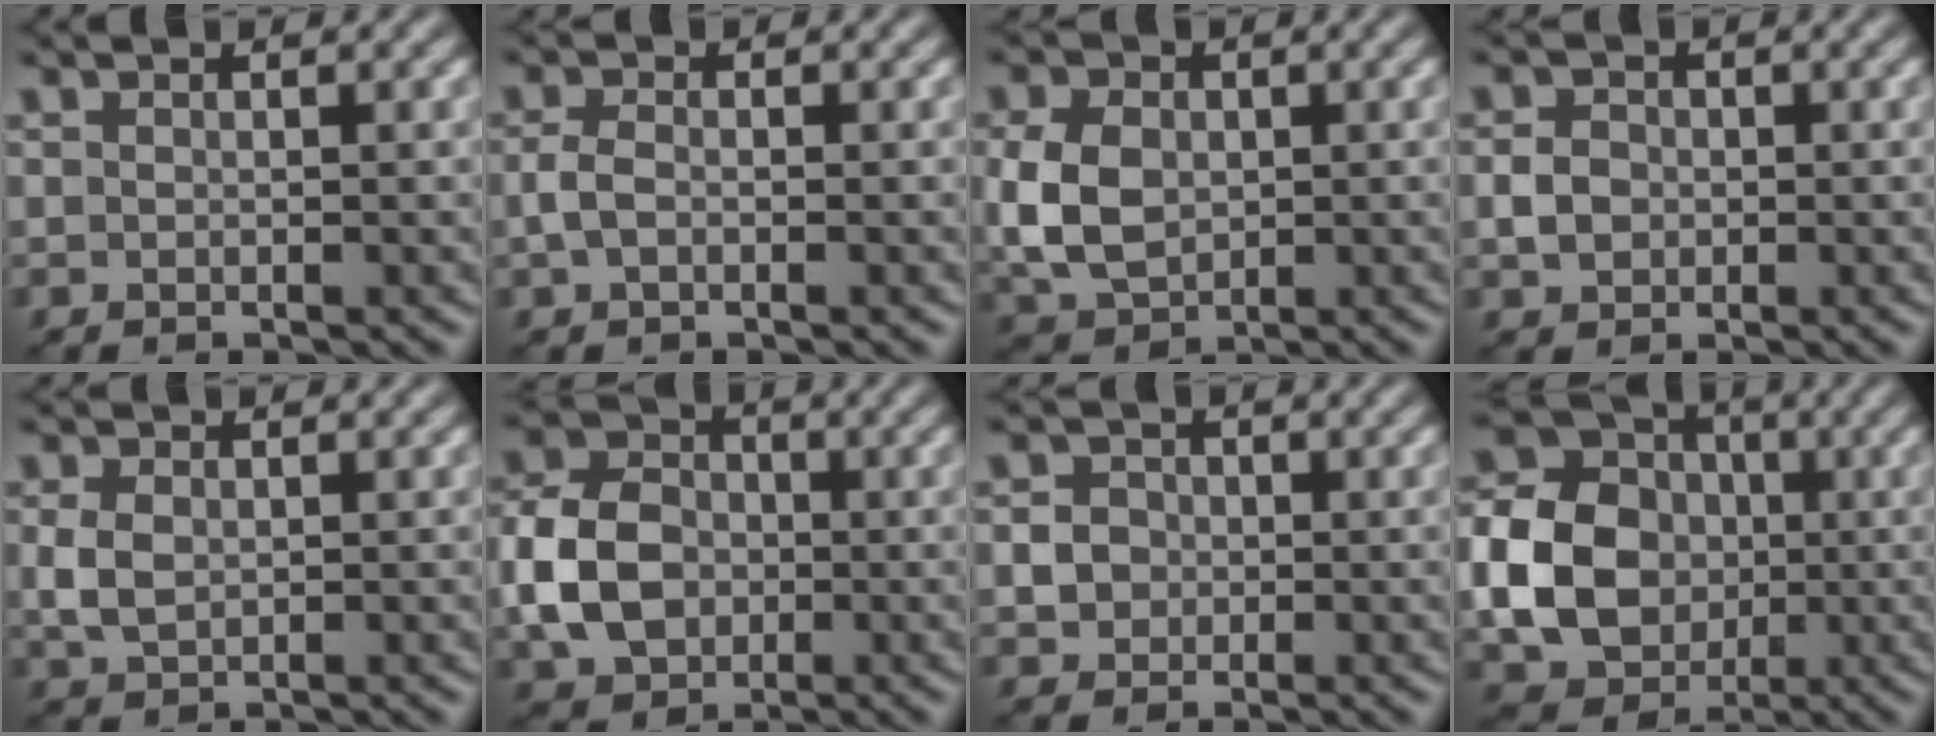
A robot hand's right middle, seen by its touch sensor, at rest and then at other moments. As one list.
[{"total": 1.6, "force": [-0.3, 1.0, 1.3], "torque": [-0.033, 0.005, -0.010]}, {"total": 5.8, "force": [0.1, 4.4, 3.8], "torque": [-0.097, 0.001, 0.000]}, {"total": 2.0, "force": [-0.2, 1.7, 1.0], "torque": [-0.020, 0.003, -0.008]}, {"total": 2.6, "force": [0.2, 1.9, 1.7], "torque": [-0.045, 0.002, 0.006]}, {"total": 7.5, "force": [-1.1, 5.8, 4.6], "torque": [-0.106, 0.009, -0.036]}, {"total": 2.2, "force": [-0.1, 2.0, 0.8], "torque": [-0.006, 0.005, -0.002]}, {"total": 9.7, "force": [-0.8, 8.2, 5.2], "torque": [-0.104, -0.003, -0.026]}]